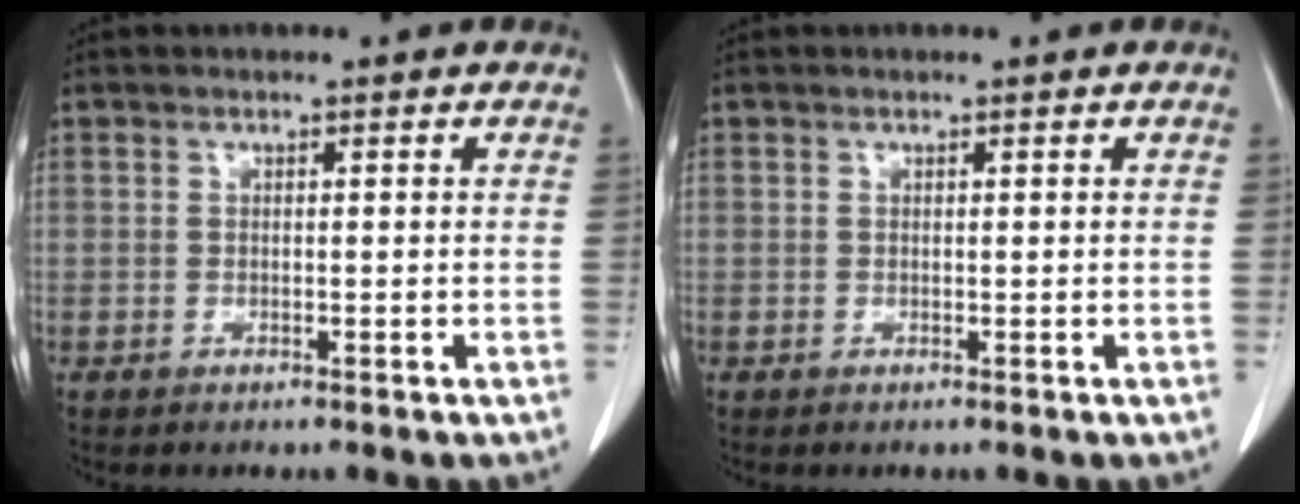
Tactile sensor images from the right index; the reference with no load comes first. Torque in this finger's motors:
{"motor_torque": [-0.02, 0.00, 0.00, 0.01]}